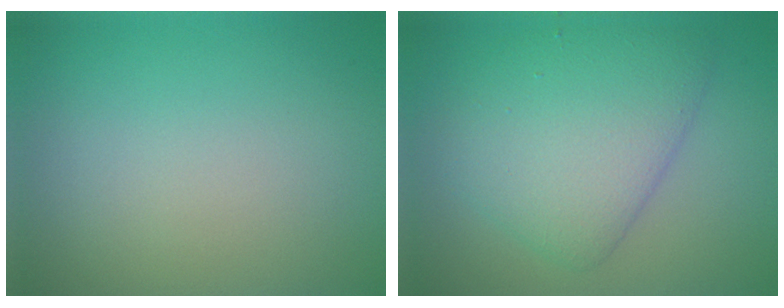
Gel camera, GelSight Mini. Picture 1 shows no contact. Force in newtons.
{"total": 6.2, "press": 6.2, "slide": 0.1}